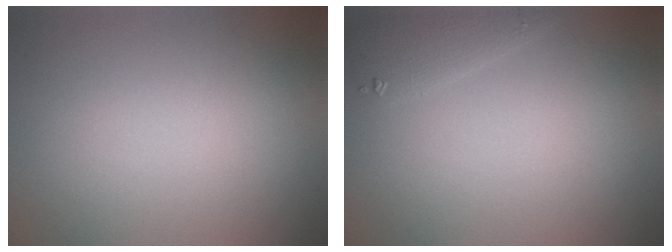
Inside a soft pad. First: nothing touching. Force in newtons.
{"total": 1.7, "press": 1.7, "slide": 0.2}